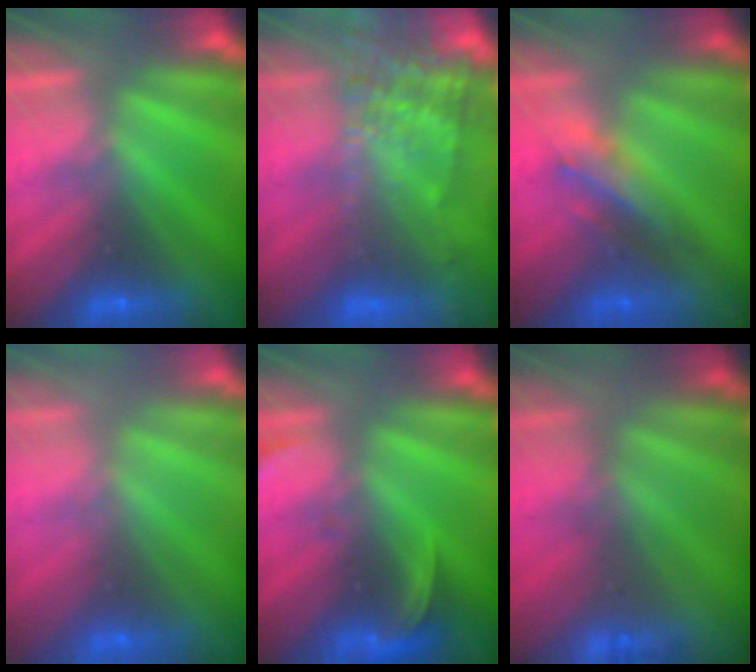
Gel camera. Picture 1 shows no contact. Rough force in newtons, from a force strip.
{"total": 6.1}
{"total": 2.9}
{"total": 2.9}
{"total": 2.6}
{"total": 2.3}